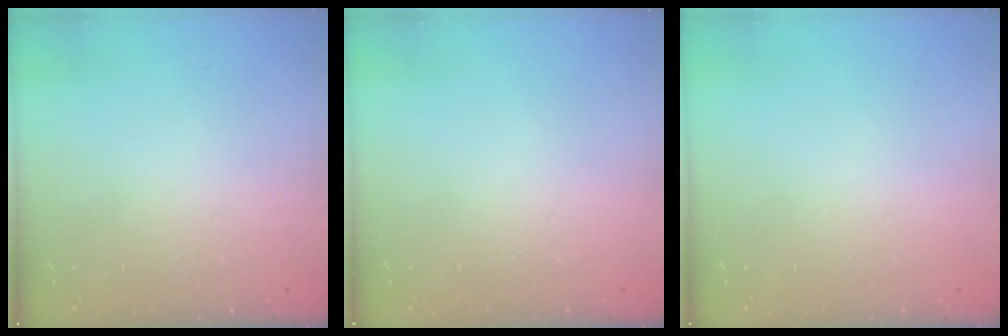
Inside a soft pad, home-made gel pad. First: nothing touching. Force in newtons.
{"total": 0.0}
{"total": 0.0}